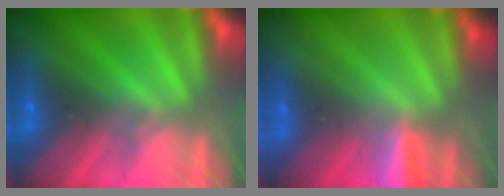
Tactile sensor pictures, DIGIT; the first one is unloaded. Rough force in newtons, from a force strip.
{"total": 2.9}